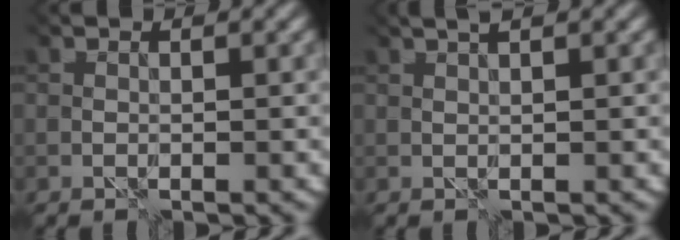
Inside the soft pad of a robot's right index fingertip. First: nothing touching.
{"total": 1.3, "force": [1.2, -0.4, 0.4], "torque": [0.001, 0.006, 0.019]}